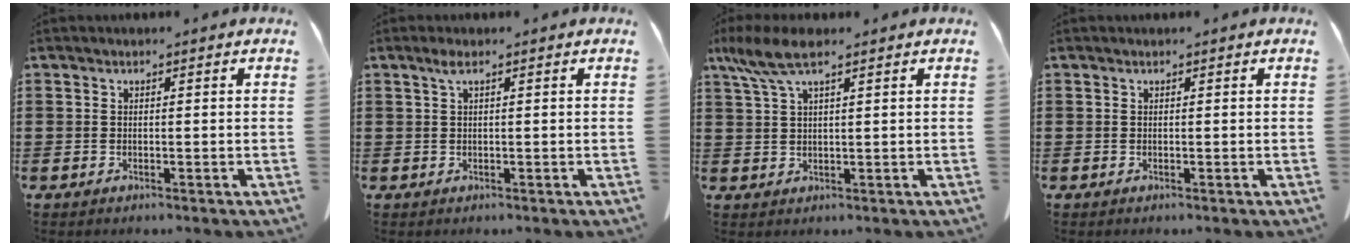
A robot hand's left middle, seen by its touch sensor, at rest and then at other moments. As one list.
[{"total": 1.4, "force": [0.5, 0.2, 1.3], "torque": [-0.027, 0.003, 0.008]}, {"total": 5.8, "force": [3.6, 1.4, 4.4], "torque": [-0.099, -0.002, 0.062]}, {"total": 0.0}]